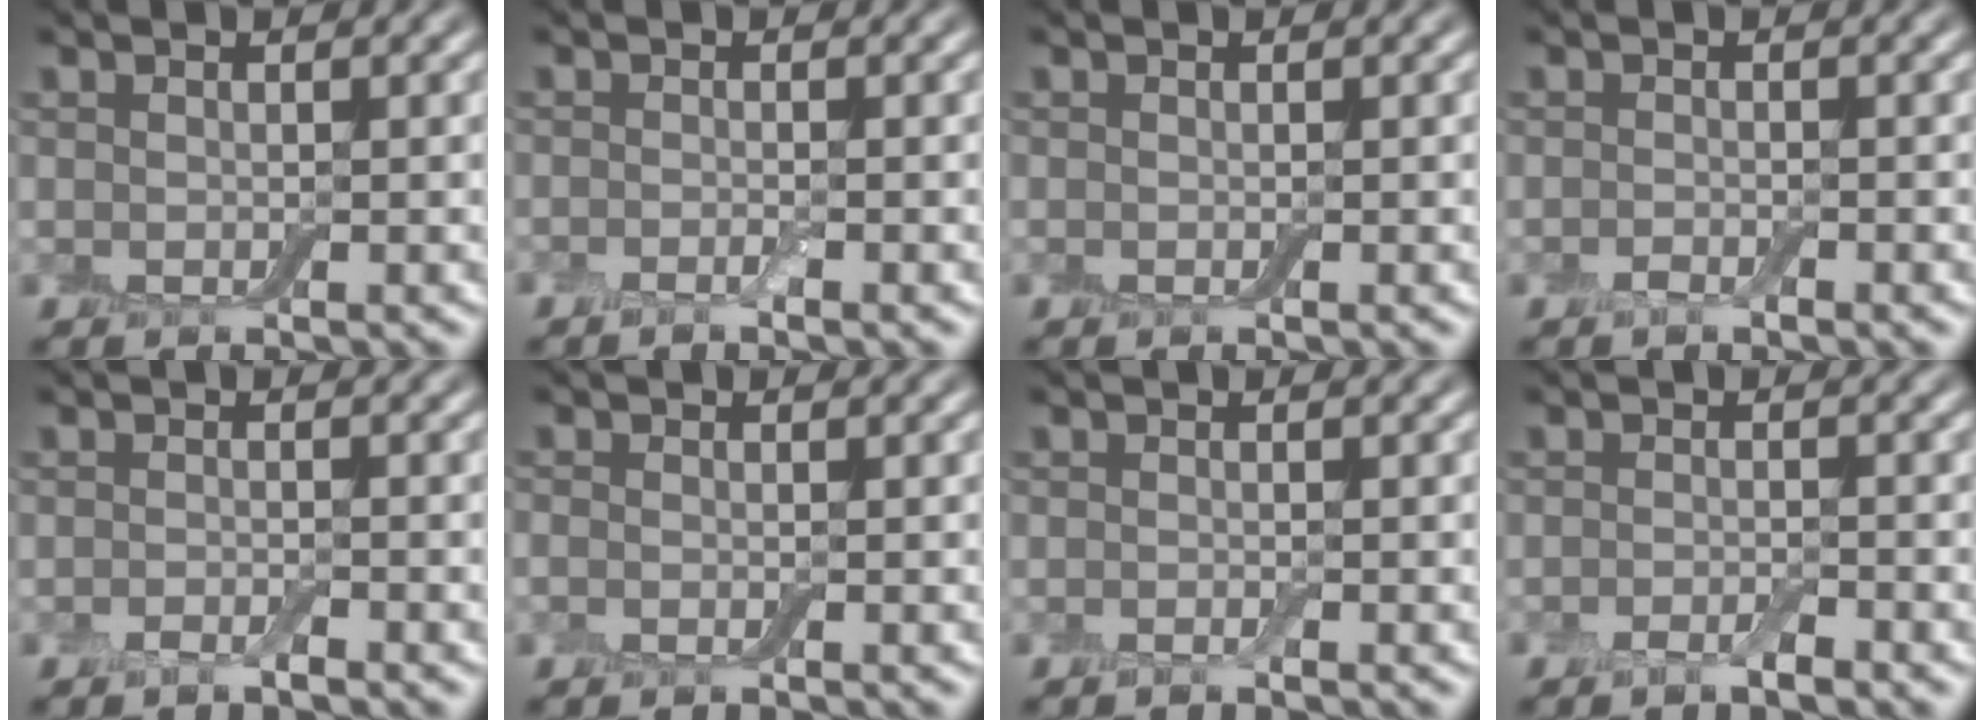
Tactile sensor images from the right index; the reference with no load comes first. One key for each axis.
{"total": 0.9, "fx": -0.5, "fy": 0.1, "fz": 0.7, "tx": -0.014, "ty": -0.004, "tz": -0.012}
{"total": 0.0}
{"total": 0.8, "fx": -0.5, "fy": 0.3, "fz": 0.5, "tx": -0.012, "ty": -0.001, "tz": -0.010}
{"total": 1.1, "fx": -0.7, "fy": 0.3, "fz": 0.8, "tx": -0.017, "ty": -0.003, "tz": -0.014}
{"total": 0.5, "fx": -0.2, "fy": 0.3, "fz": 0.4, "tx": -0.009, "ty": -0.002, "tz": -0.005}
{"total": 0.5, "fx": -0.3, "fy": 0.0, "fz": 0.4, "tx": -0.008, "ty": -0.003, "tz": -0.007}
{"total": 1.6, "fx": -1.0, "fy": 0.3, "fz": 1.2, "tx": -0.020, "ty": -0.003, "tz": -0.019}